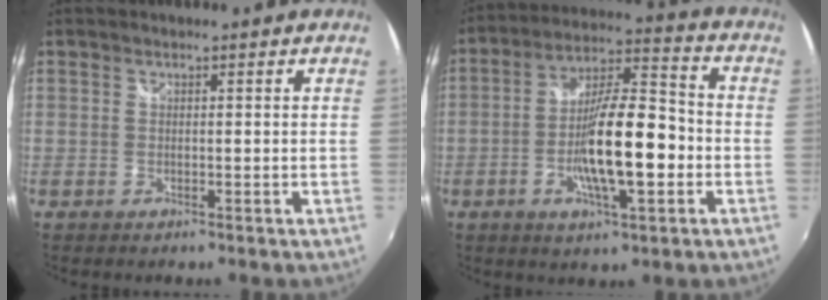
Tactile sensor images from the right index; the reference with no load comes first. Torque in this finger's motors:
{"motor_torque": [2.10, -0.04, 1.05, 0.21]}